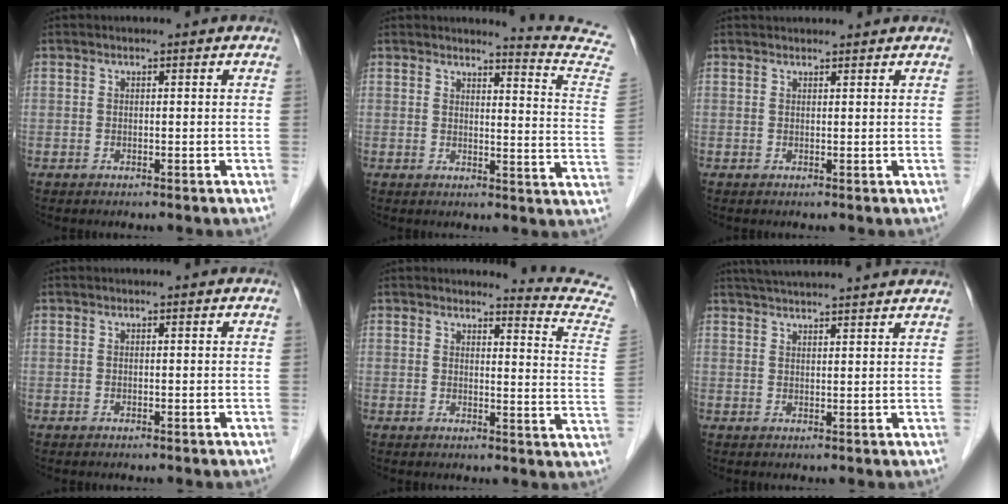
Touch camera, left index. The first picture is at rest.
{"total": 10.3, "force": [10.1, -2.0, 1.0], "torque": [-0.024, -0.104, 0.097]}
{"total": 4.0, "force": [3.9, 0.5, 0.8], "torque": [-0.011, 0.033, 0.050]}
{"total": 0.0}
{"total": 9.7, "force": [9.6, -1.4, 0.1], "torque": [-0.010, -0.106, 0.088]}
{"total": 13.1, "force": [12.0, 0.1, 5.2], "torque": [-0.090, 0.034, 0.162]}